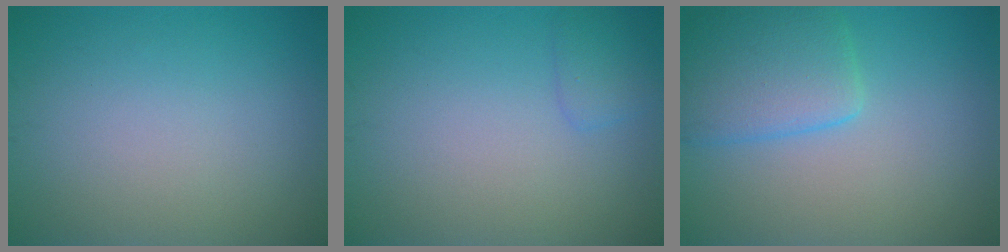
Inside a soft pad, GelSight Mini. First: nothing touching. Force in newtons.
{"total": 1.3, "press": 1.3, "slide": 0.1}
{"total": 4.6, "press": 4.6, "slide": 0.5}